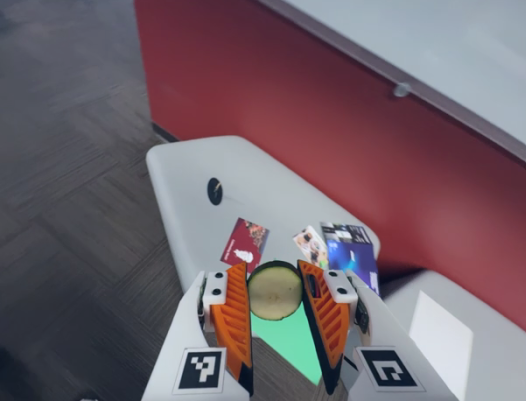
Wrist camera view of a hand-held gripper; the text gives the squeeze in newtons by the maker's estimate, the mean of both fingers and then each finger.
{"total": 11.7, "left": 13.6, "right": 9.9}